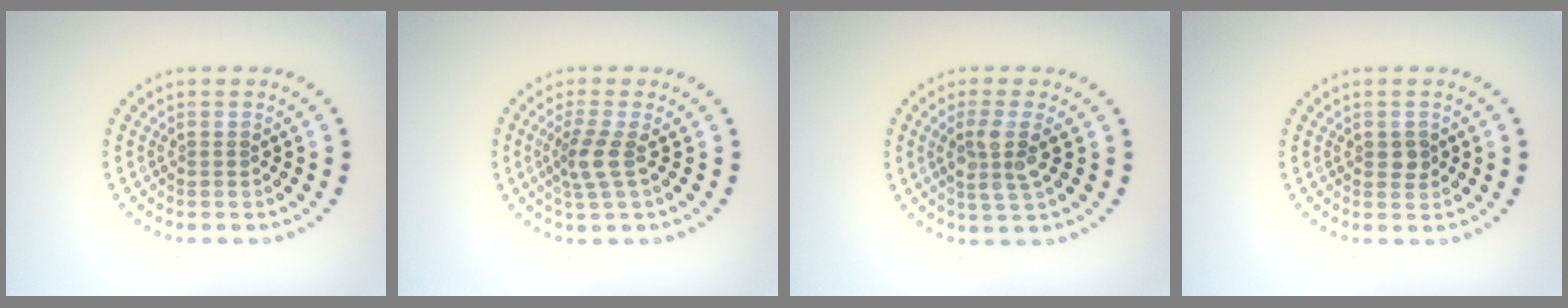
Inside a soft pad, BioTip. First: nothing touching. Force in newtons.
{"total": 2.5, "press": 1.9, "slide": 1.6}
{"total": 3.1, "press": 2.7, "slide": 1.5}
{"total": 1.2, "press": 1.2, "slide": 0.1}